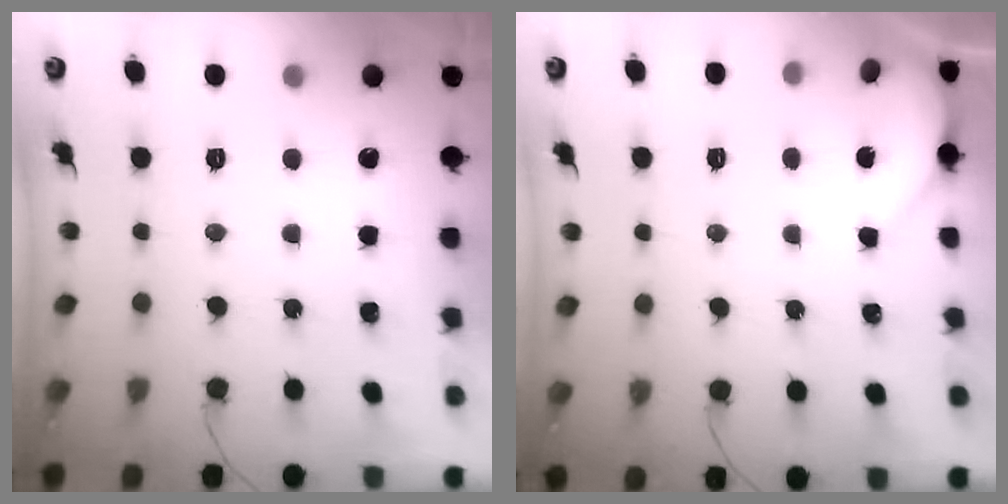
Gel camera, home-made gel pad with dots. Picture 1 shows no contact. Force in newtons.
{"total": 2.5, "press": 2.4, "slide": 0.3}